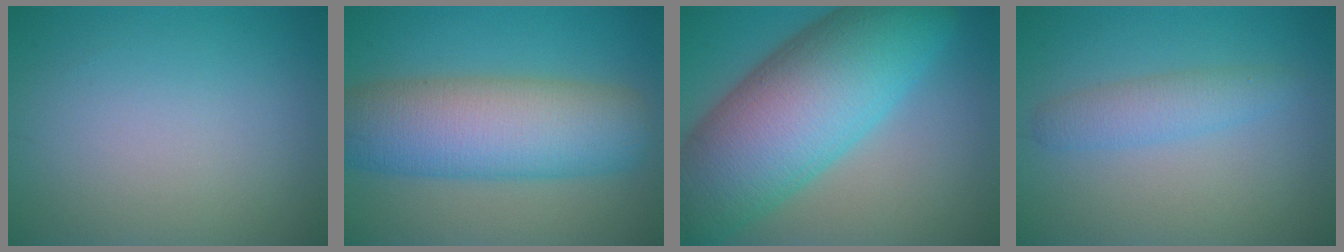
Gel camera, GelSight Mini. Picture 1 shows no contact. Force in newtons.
{"total": 10.0, "press": 10.0, "slide": 0.1}
{"total": 15.1, "press": 15.1, "slide": 0.4}
{"total": 2.4, "press": 2.4, "slide": 0.1}